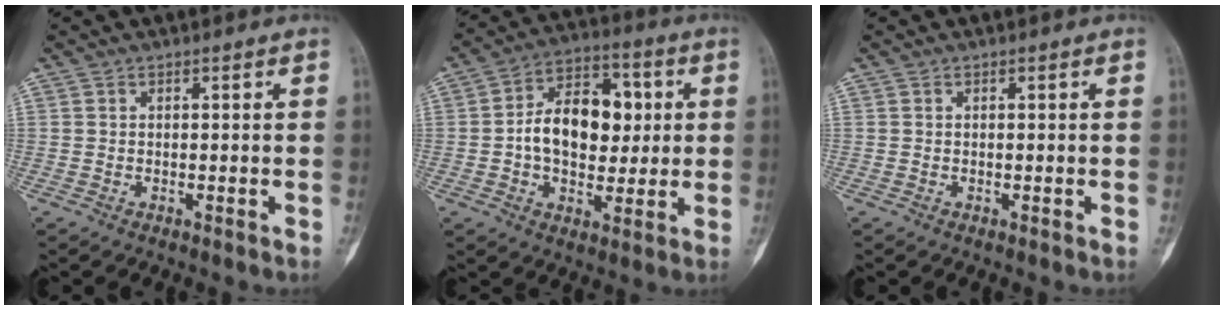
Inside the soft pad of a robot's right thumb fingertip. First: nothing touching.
{"total": 15.1, "force": [0.7, 10.1, 11.2], "torque": [-0.133, 0.025, 0.008]}
{"total": 0.0}